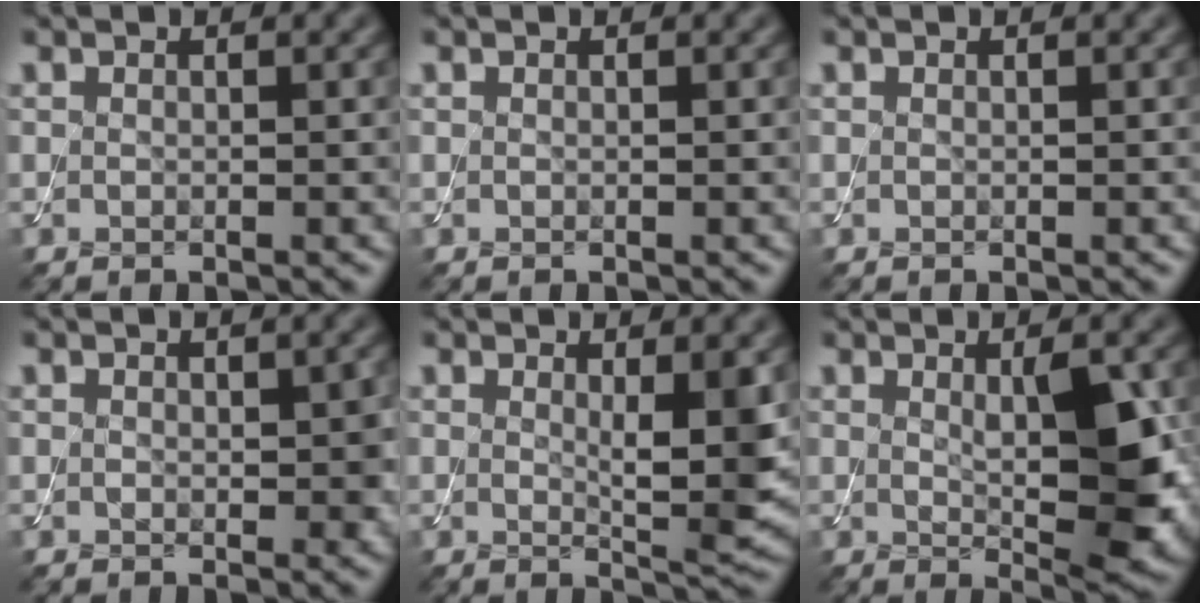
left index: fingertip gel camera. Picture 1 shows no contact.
{"total": 0.0}
{"total": 0.0}
{"total": 2.1, "force": [0.2, 1.2, 1.8], "torque": [-0.021, -0.005, 0.007]}
{"total": 4.2, "force": [0.7, 0.8, 4.0], "torque": [-0.059, -0.014, 0.016]}
{"total": 6.4, "force": [0.7, 1.7, 6.2], "torque": [-0.088, -0.005, 0.017]}